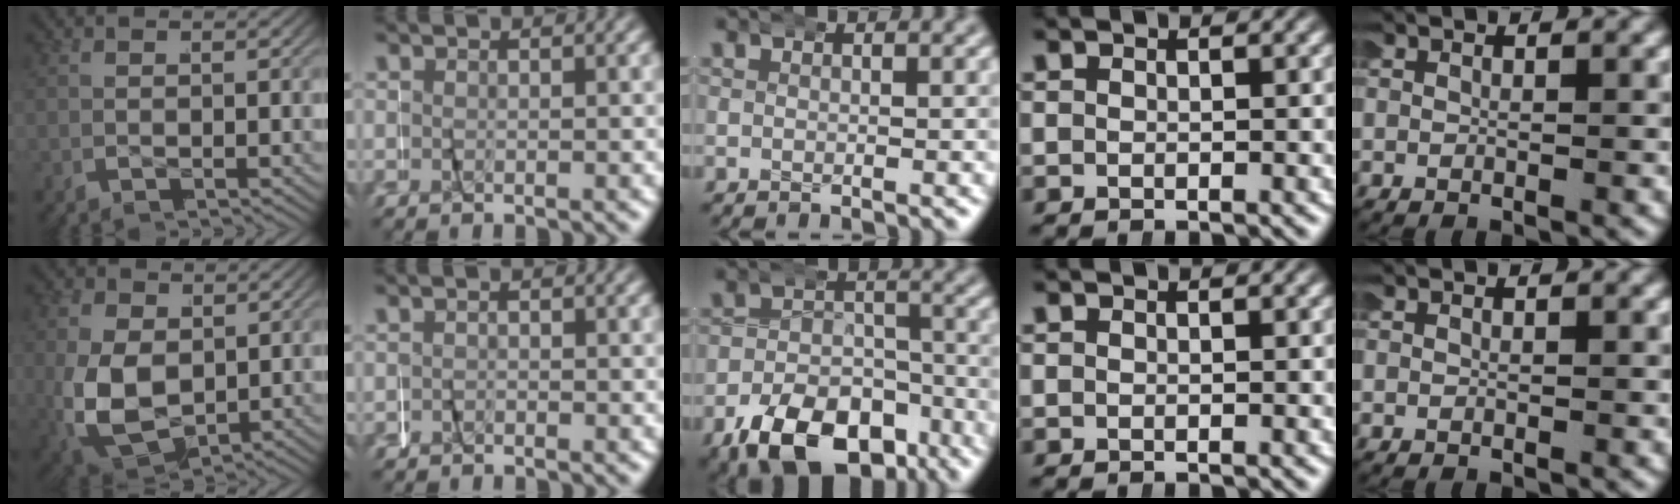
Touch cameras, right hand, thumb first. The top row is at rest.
{"thumb": {"total": 10.9, "force": [-2.0, 8.5, 6.5], "torque": [-0.182, -0.058, -0.012]}, "index": {"total": 0.6, "force": [-0.5, 0.3, -0.2], "torque": [-0.006, 0.001, -0.011]}, "middle": {"total": 10.5, "force": [-7.3, 5.7, 5.0], "torque": [-0.063, -0.027, -0.112]}}